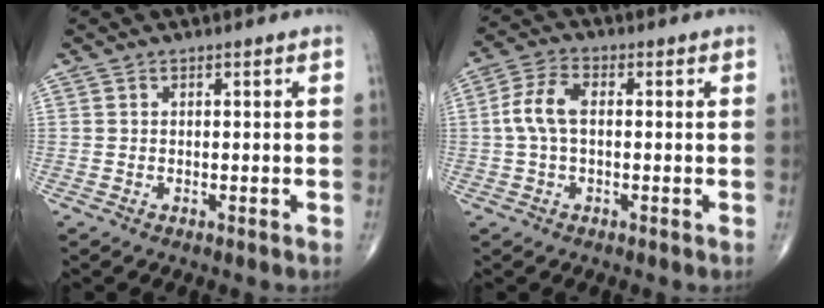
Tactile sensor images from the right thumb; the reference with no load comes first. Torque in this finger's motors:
{"motor_torque": [0.08, -0.03, 0.97, 0.12, 0.06]}